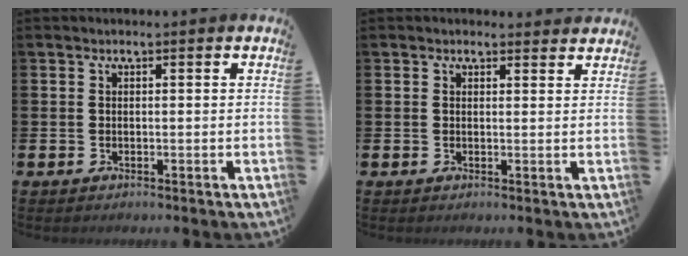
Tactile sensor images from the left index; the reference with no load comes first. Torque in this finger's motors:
{"motor_torque": [0.62, -0.84, 0.03, 0.01]}